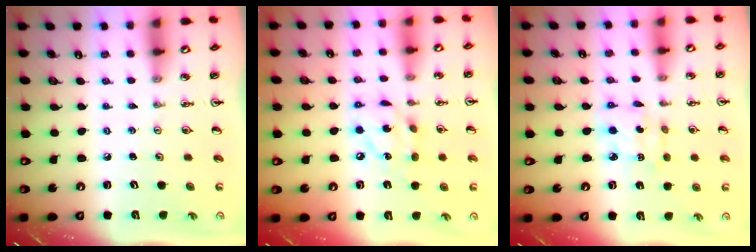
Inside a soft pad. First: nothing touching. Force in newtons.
{"total": 11.1, "press": 11.1, "slide": 0.7}
{"total": 5.7, "press": 5.7, "slide": 0.3}